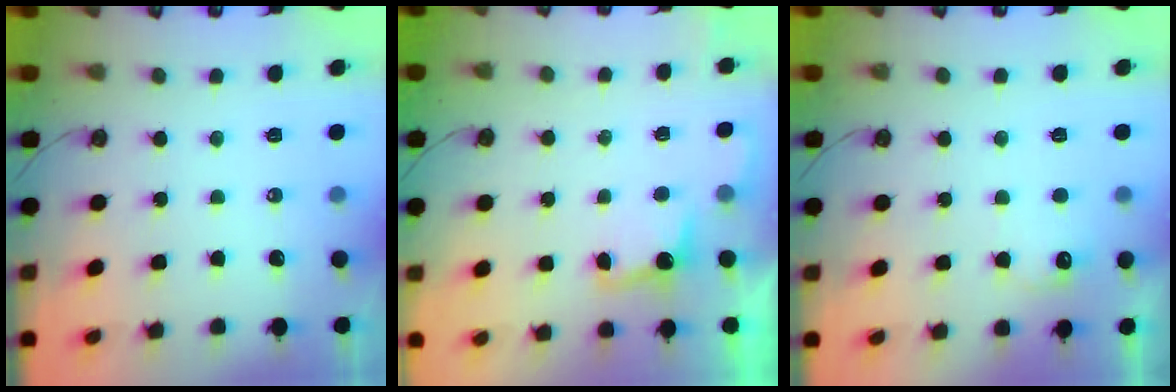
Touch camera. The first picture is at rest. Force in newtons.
{"total": 2.0, "press": 1.7, "slide": 0.9}
{"total": 6.0, "press": 5.9, "slide": 1.3}